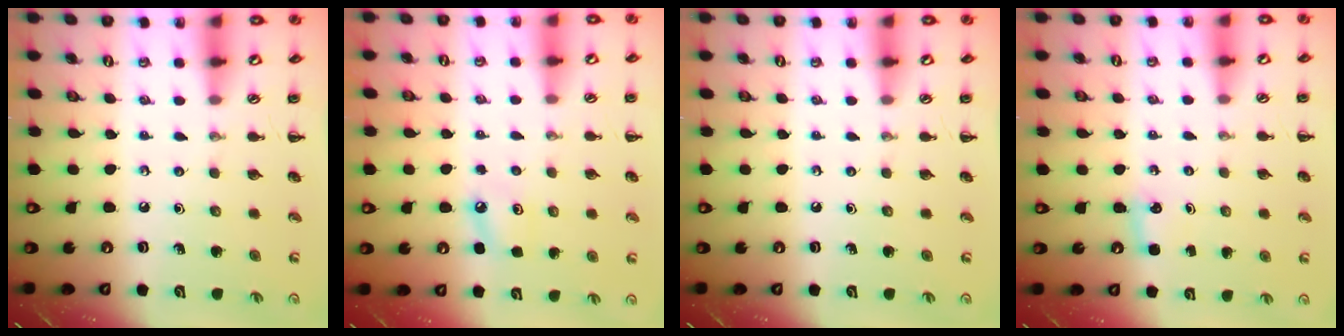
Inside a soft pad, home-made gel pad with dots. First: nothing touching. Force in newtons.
{"total": 5.8, "press": 5.5, "slide": 1.8}
{"total": 0.0}
{"total": 2.8, "press": 2.6, "slide": 0.9}